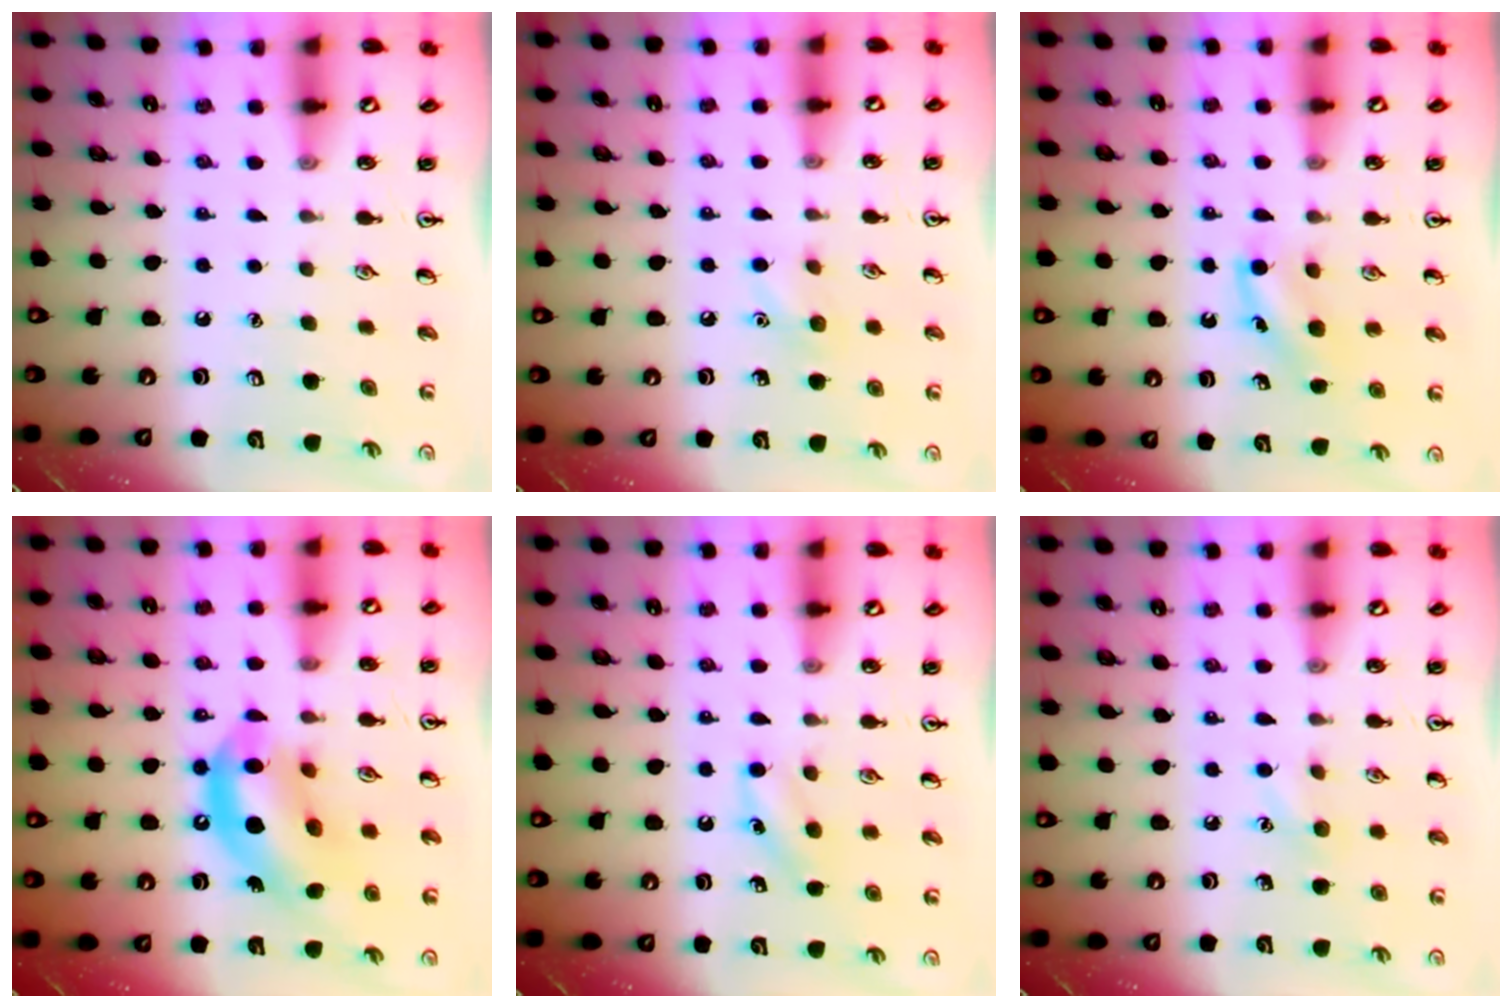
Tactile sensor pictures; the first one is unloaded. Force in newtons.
{"total": 6.7, "press": 6.4, "slide": 2.0}
{"total": 5.1, "press": 4.8, "slide": 1.8}
{"total": 13.9, "press": 13.3, "slide": 4.0}
{"total": 6.2, "press": 6.0, "slide": 1.7}
{"total": 6.6, "press": 6.3, "slide": 2.0}